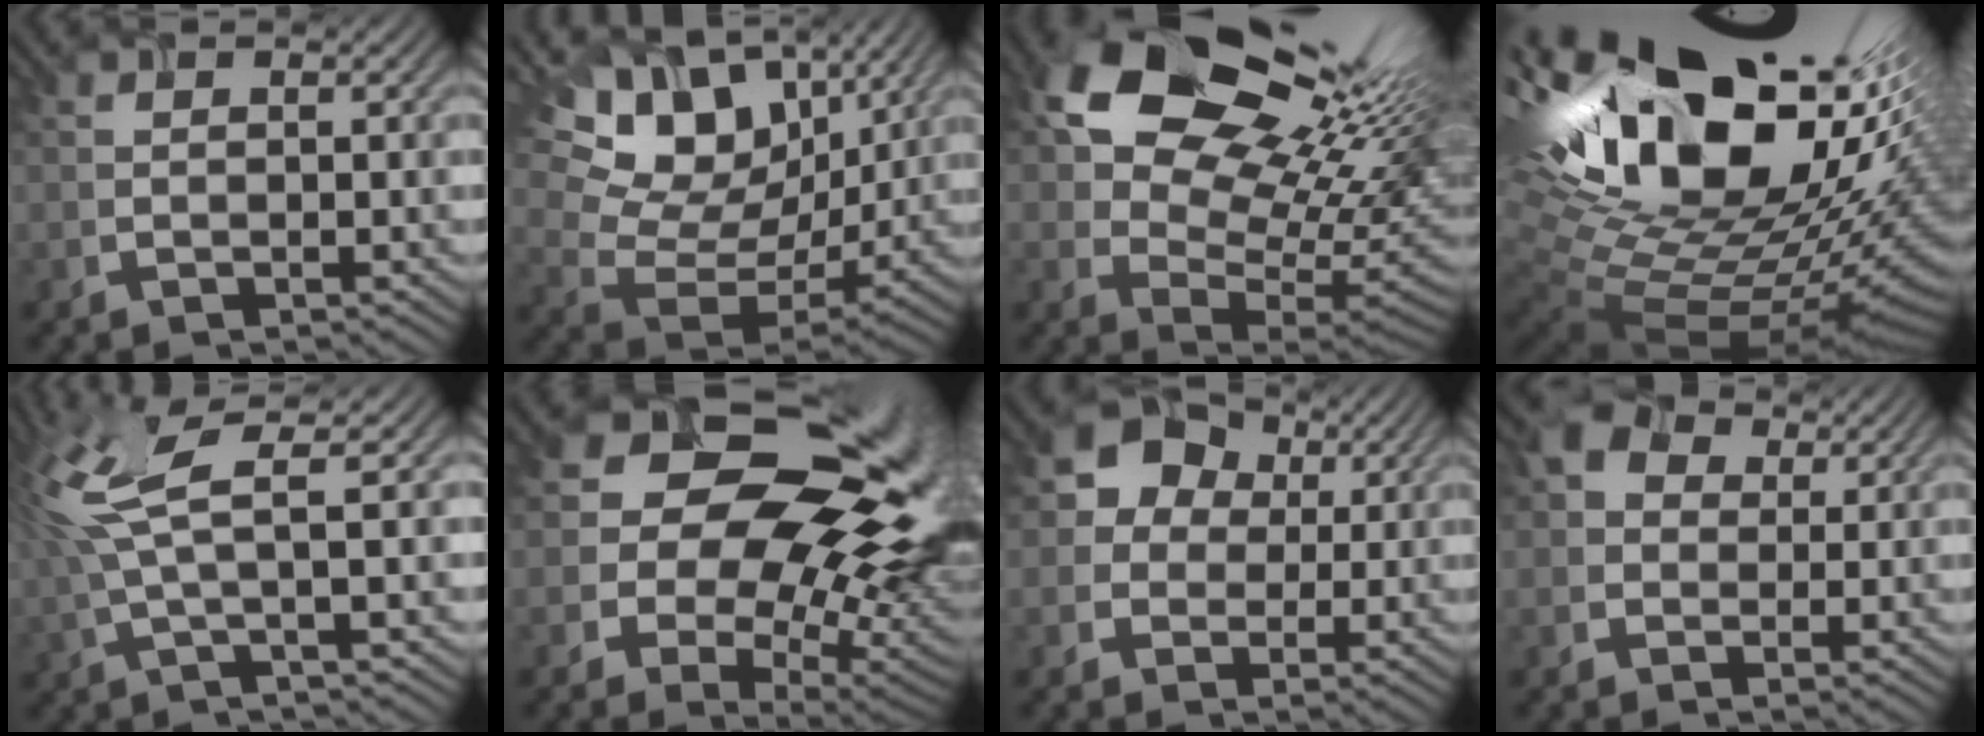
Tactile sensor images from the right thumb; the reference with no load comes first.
{"total": 16.4, "force": [8.6, 11.0, 8.5], "torque": [-0.192, 0.039, 0.167]}
{"total": 19.2, "force": [8.6, 12.1, 12.3], "torque": [-0.185, 0.025, 0.148]}
{"total": 20.9, "force": [5.6, 13.7, 14.8], "torque": [-0.284, -0.015, 0.122]}
{"total": 6.4, "force": [1.9, 1.3, 6.0], "torque": [-0.134, 0.016, 0.038]}
{"total": 19.6, "force": [2.7, 13.4, 14.0], "torque": [-0.201, -0.004, 0.070]}
{"total": 7.5, "force": [1.5, 6.9, 2.5], "torque": [-0.060, 0.026, 0.002]}
{"total": 3.0, "force": [0.6, 2.9, 0.7], "torque": [-0.014, 0.001, 0.008]}